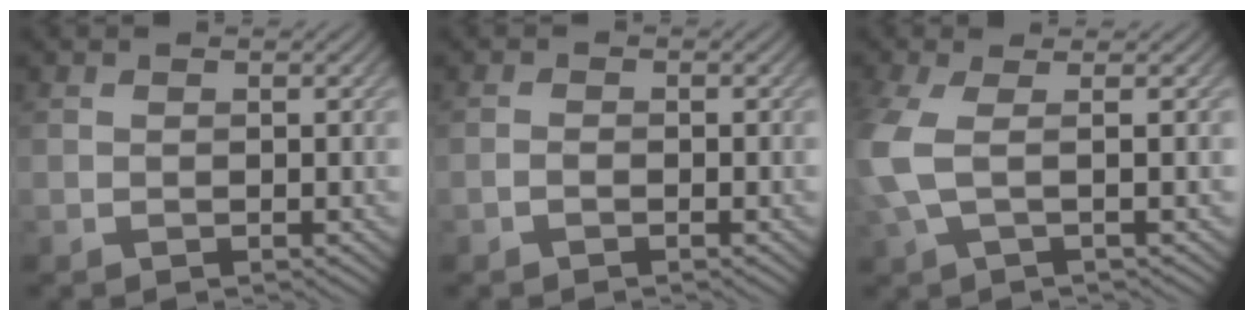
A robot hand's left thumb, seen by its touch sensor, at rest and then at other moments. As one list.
[{"total": 0.9, "force": [-0.6, 0.3, 0.5], "torque": [-0.010, 0.002, -0.013]}, {"total": 5.1, "force": [0.2, 1.6, 4.9], "torque": [-0.120, 0.004, -0.004]}]